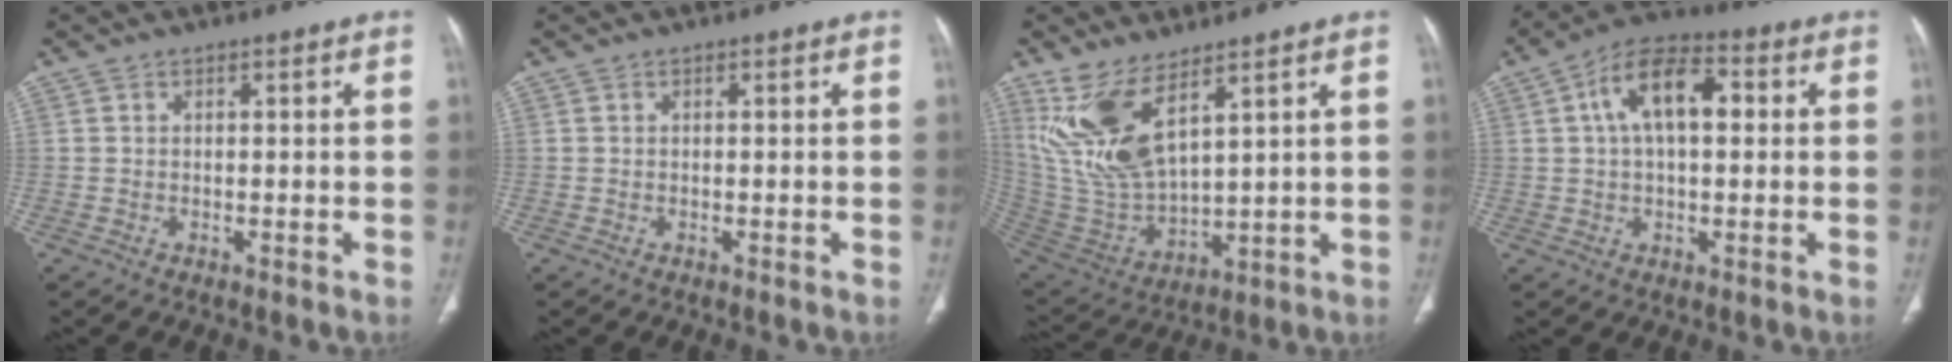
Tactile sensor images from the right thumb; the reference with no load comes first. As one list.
[{"total": 0.0}, {"total": 14.4, "force": [8.1, 5.8, 10.5], "torque": [-0.210, -0.043, 0.189]}, {"total": 11.5, "force": [2.3, 6.1, 9.4], "torque": [-0.155, 0.026, 0.031]}]